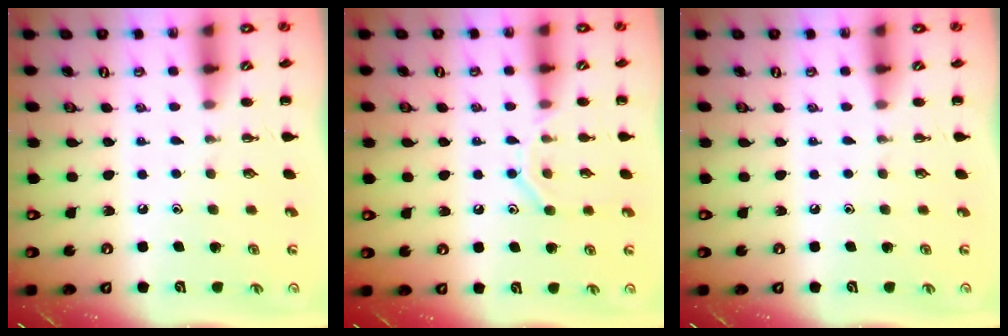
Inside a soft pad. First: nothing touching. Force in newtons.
{"total": 9.3, "press": 9.2, "slide": 1.6}
{"total": 0.0}